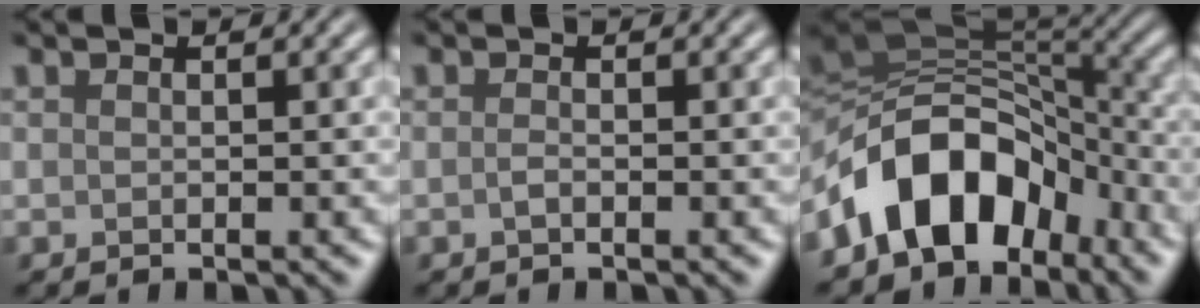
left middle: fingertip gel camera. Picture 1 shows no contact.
{"total": 0.6, "force": [-0.3, 0.2, 0.5], "torque": [-0.012, 0.000, -0.007]}
{"total": 11.2, "force": [-5.5, 7.2, 6.6], "torque": [-0.100, 0.024, -0.116]}